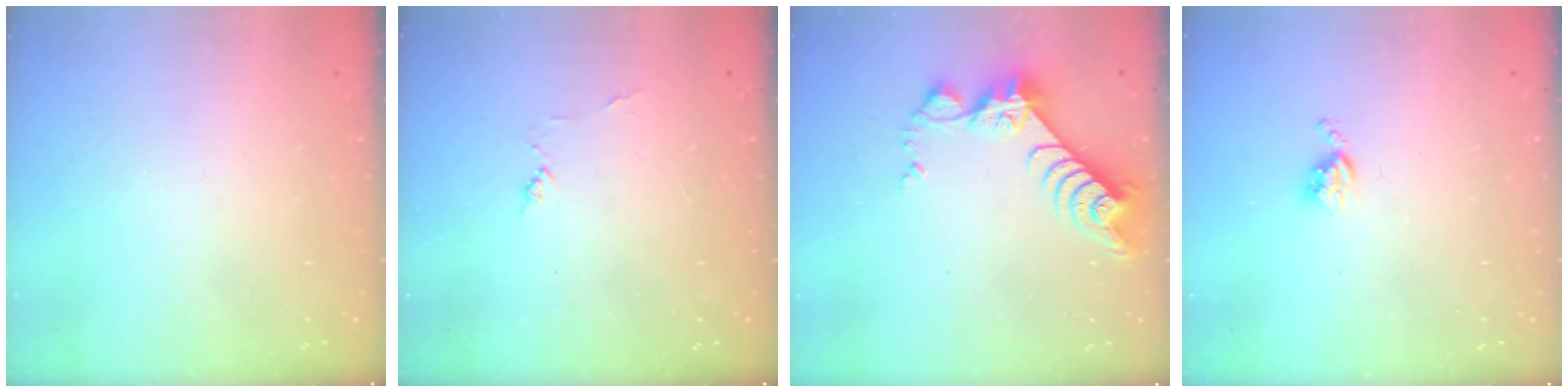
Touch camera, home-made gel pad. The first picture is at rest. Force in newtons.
{"total": 2.6, "press": 2.6, "slide": 0.3}
{"total": 8.4, "press": 8.3, "slide": 0.8}
{"total": 4.5, "press": 4.5, "slide": 0.6}